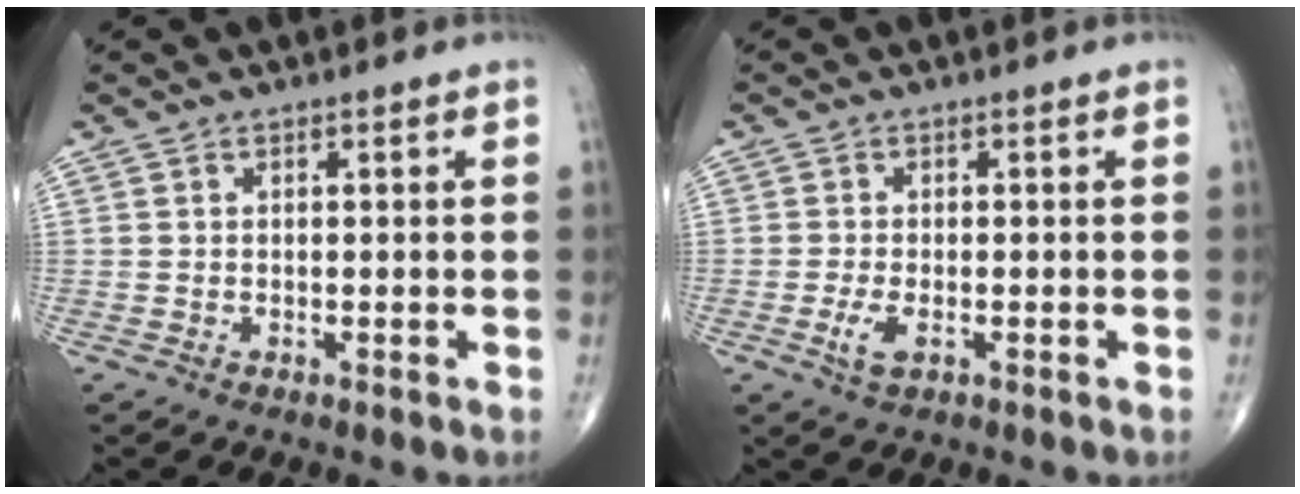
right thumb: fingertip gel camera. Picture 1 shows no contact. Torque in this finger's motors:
{"motor_torque": [-0.05, 0.02, 0.23, 0.26, 0.07]}